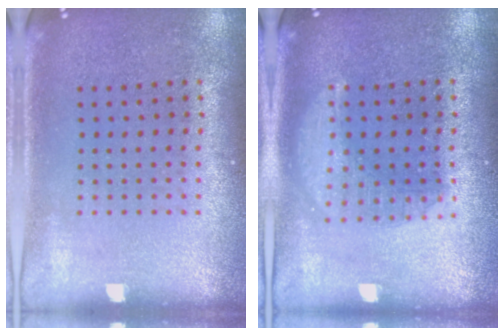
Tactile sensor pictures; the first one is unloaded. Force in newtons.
{"total": 1.4, "press": 1.4, "slide": 0.1}